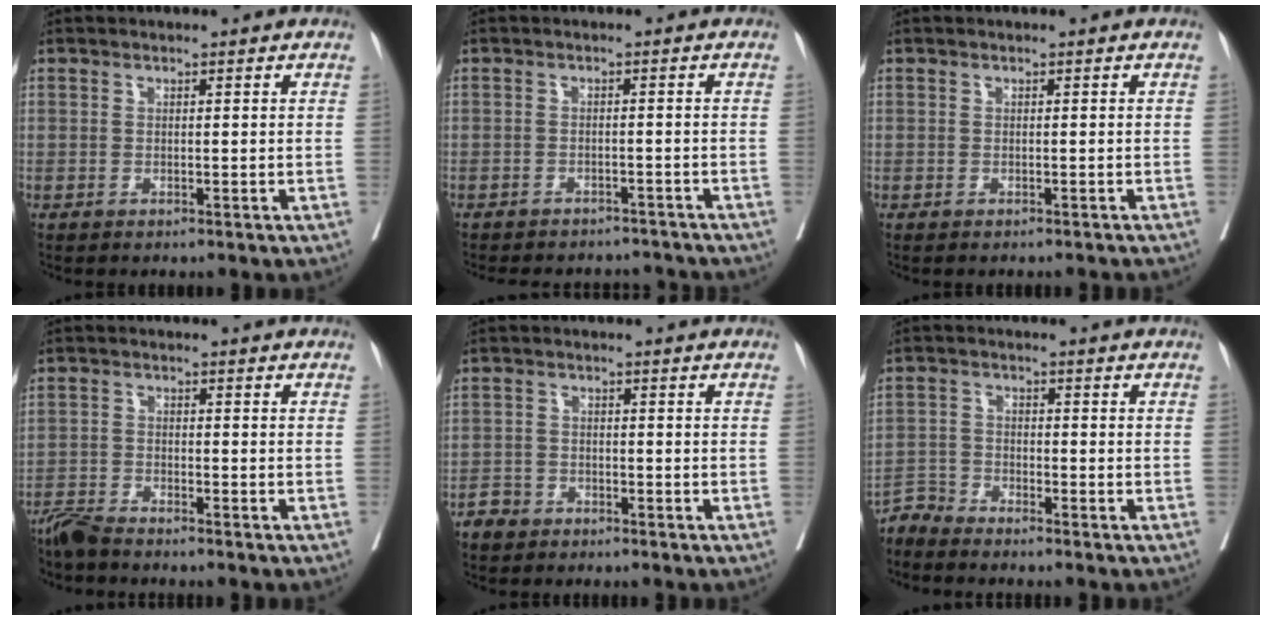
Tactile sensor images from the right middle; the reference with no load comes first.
{"total": 10.0, "force": [-9.3, 2.9, 2.3], "torque": [-0.043, 0.011, -0.106]}
{"total": 2.6, "force": [-2.4, -0.4, 0.8], "torque": [-0.012, -0.010, -0.028]}
{"total": 3.7, "force": [-3.6, -0.1, 1.0], "torque": [-0.015, -0.014, -0.072]}
{"total": 3.3, "force": [-2.7, 1.9, -0.1], "torque": [0.001, 0.006, -0.051]}
{"total": 3.0, "force": [-2.9, -0.2, -0.7], "torque": [0.024, -0.013, -0.059]}